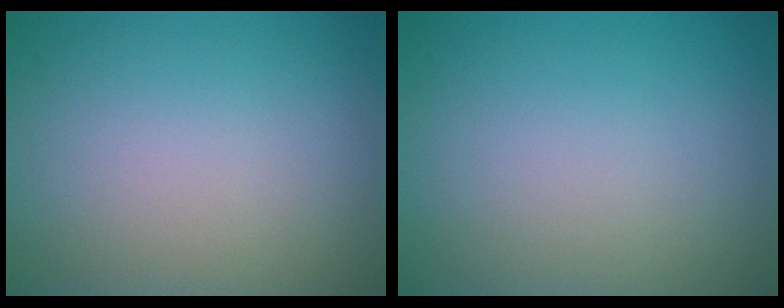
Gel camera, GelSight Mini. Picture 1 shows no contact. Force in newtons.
{"total": 0.0}